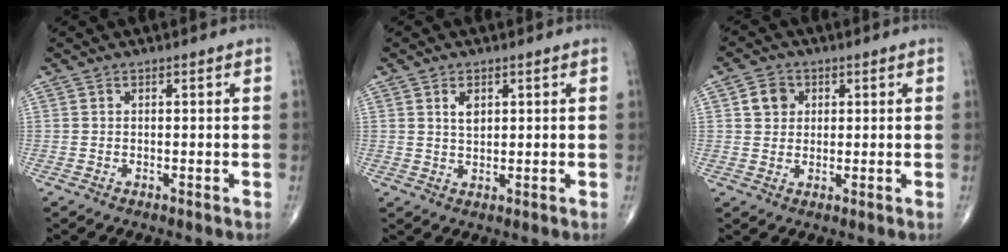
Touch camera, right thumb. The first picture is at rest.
{"total": 3.0, "force": [1.3, 1.8, 2.0], "torque": [-0.026, -0.009, 0.024]}
{"total": 4.3, "force": [1.2, 3.7, 1.7], "torque": [-0.009, -0.001, 0.018]}